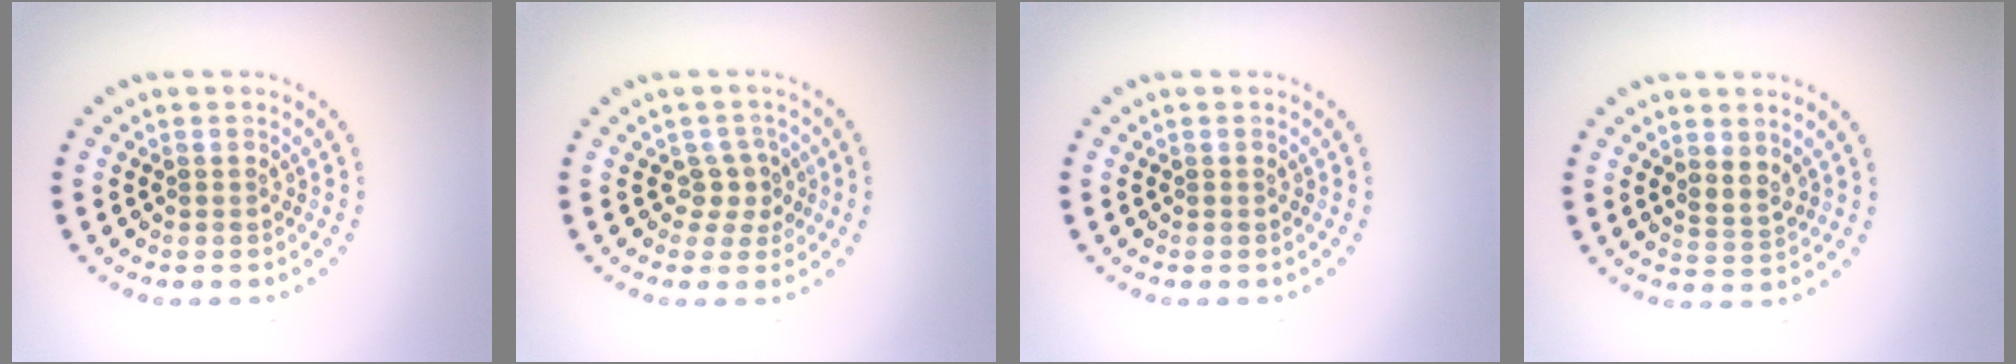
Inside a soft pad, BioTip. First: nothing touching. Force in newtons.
{"total": 1.9, "press": 1.5, "slide": 1.2}
{"total": 0.0}
{"total": 1.8, "press": 1.4, "slide": 1.2}